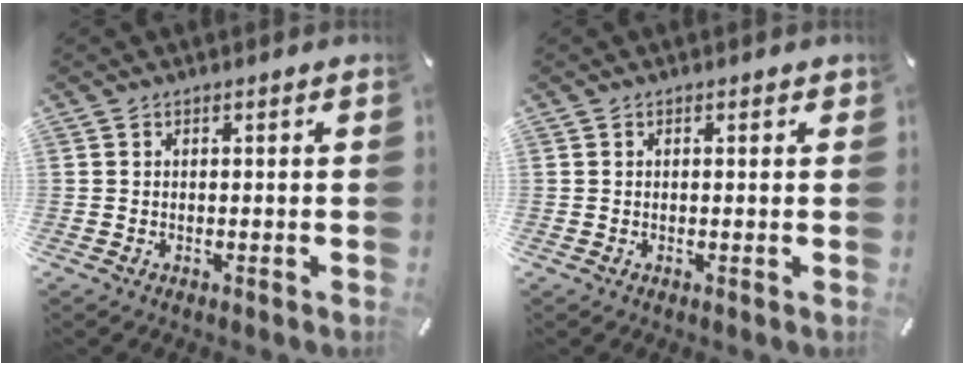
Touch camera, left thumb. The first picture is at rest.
{"total": 0.5, "force": [0.1, 0.2, 0.4], "torque": [-0.010, 0.002, 0.000]}